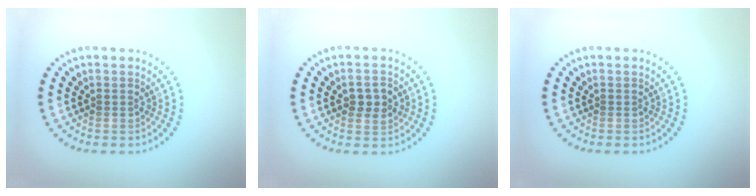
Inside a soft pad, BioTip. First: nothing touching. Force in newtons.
{"total": 2.4, "press": 2.4, "slide": 0.1}
{"total": 0.0}